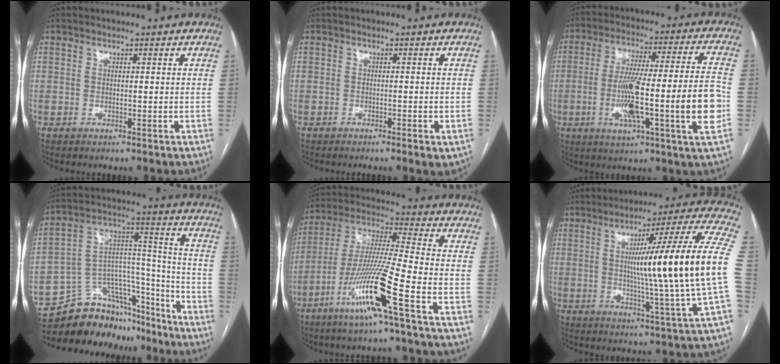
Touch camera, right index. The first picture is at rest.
{"total": 2.2, "force": [-1.2, 0.4, 1.9], "torque": [-0.022, -0.002, -0.016]}
{"total": 19.0, "force": [-4.0, 0.1, 18.6], "torque": [-0.281, 0.007, -0.063]}
{"total": 18.7, "force": [-16.1, 7.7, 5.3], "torque": [-0.081, 0.067, -0.253]}
{"total": 15.1, "force": [-7.3, -1.2, 13.2], "torque": [-0.266, -0.021, -0.143]}
{"total": 21.5, "force": [0.4, -1.9, 21.4], "torque": [-0.287, 0.002, -0.010]}